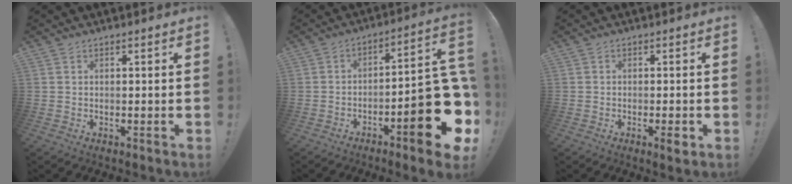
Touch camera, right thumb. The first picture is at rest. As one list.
[{"total": 18.9, "force": [-7.2, 5.7, 16.6], "torque": [-0.200, 0.041, -0.106]}, {"total": 2.4, "force": [-1.4, 1.1, 1.6], "torque": [-0.019, 0.008, -0.023]}]